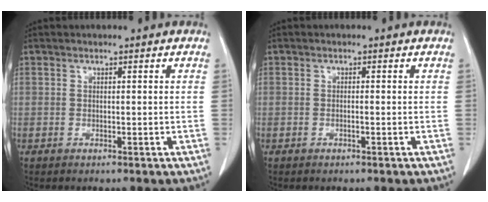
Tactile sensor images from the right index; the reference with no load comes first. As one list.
[{"total": 0.5, "force": [-0.3, 0.0, 0.4], "torque": [-0.008, 0.001, -0.005]}]